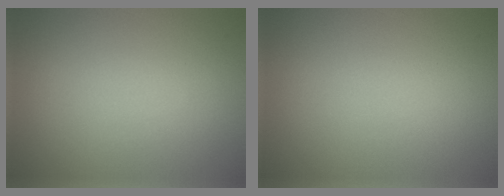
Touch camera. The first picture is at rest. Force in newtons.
{"total": 0.0}